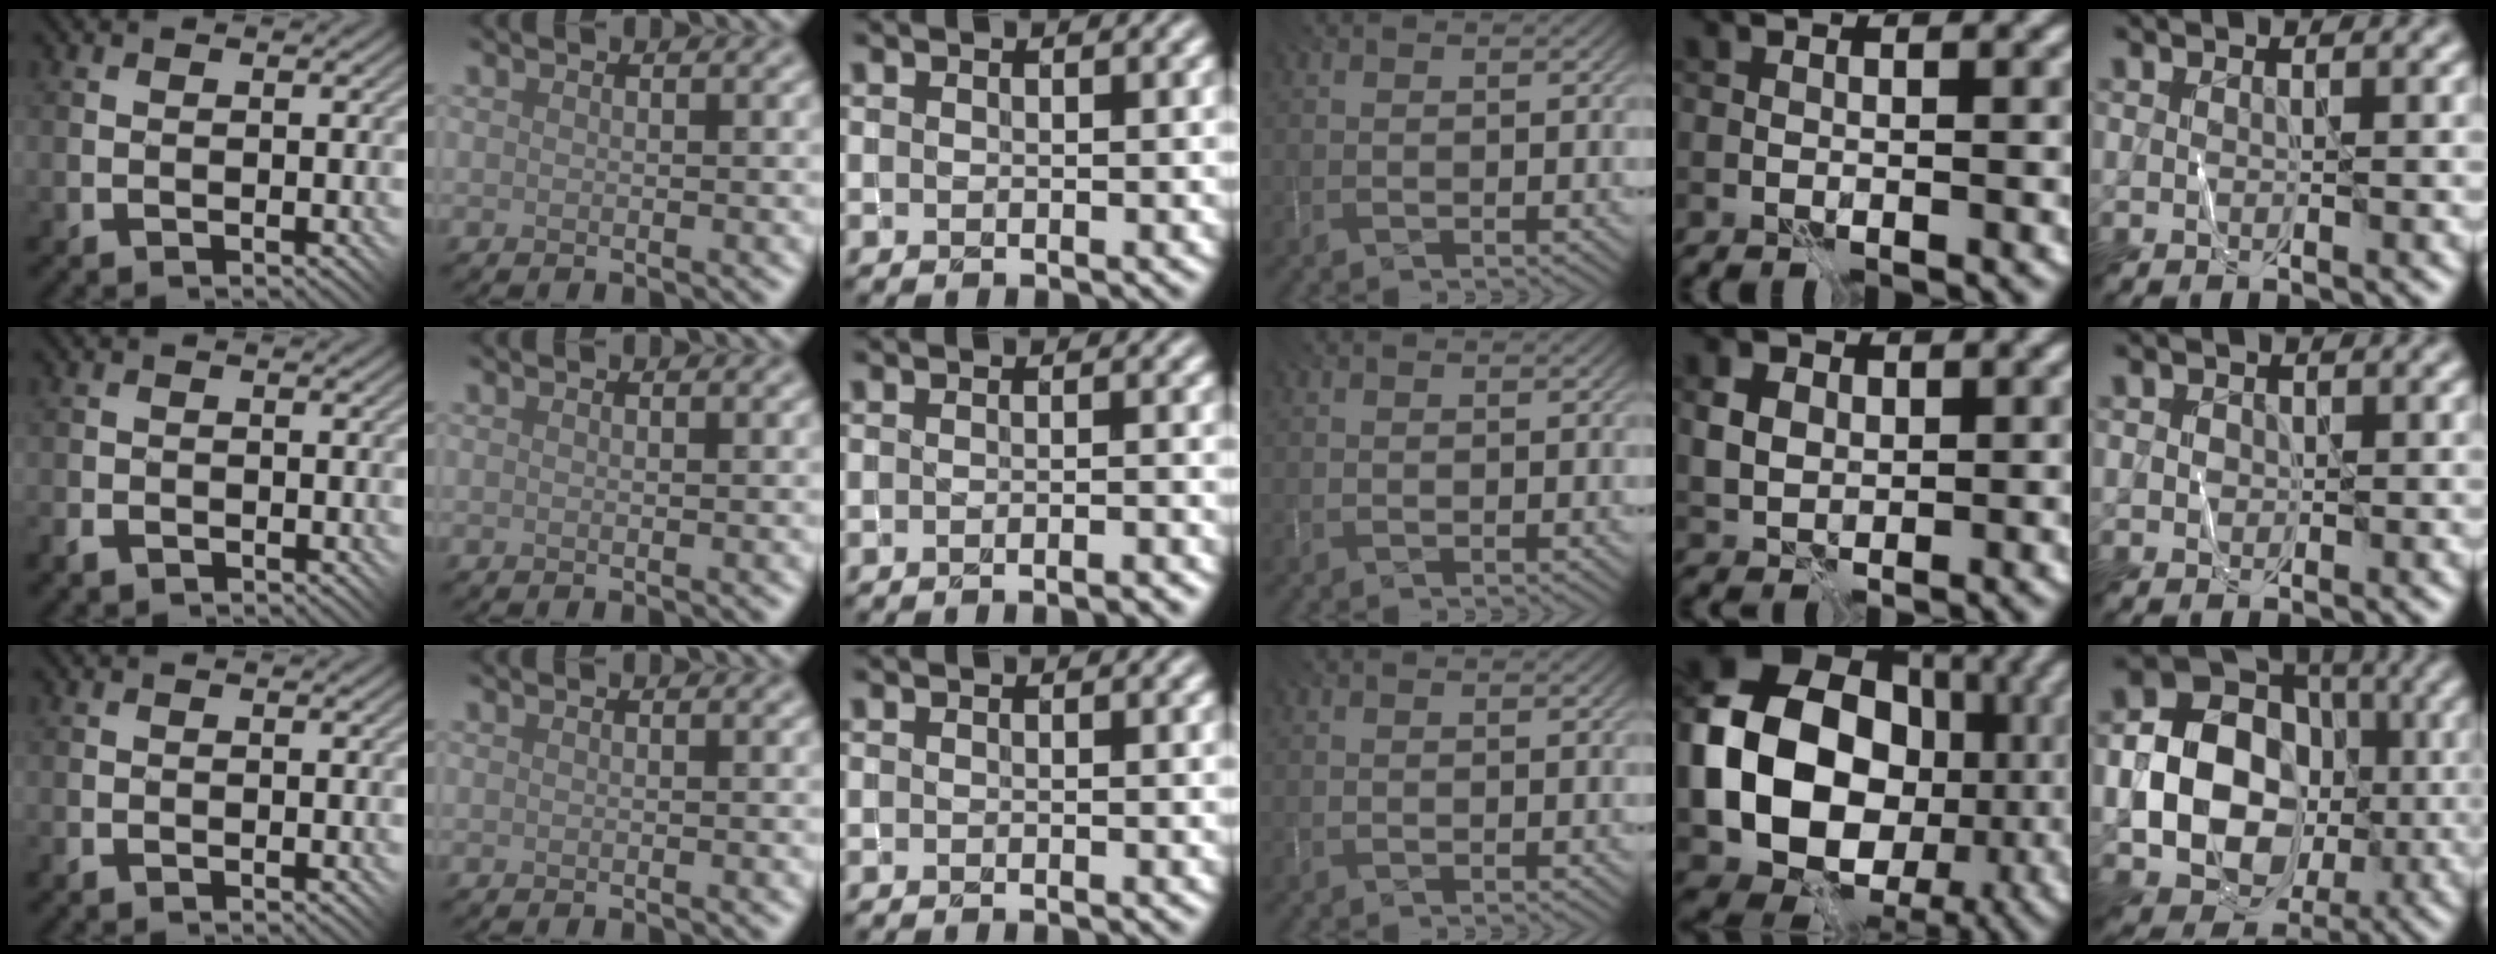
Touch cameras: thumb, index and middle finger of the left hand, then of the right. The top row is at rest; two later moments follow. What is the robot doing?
{"motion": "fold", "object": "shorts"}